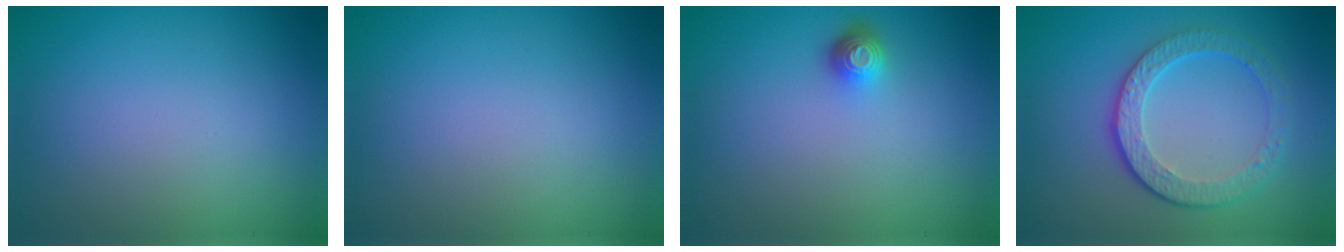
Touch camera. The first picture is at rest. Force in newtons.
{"total": 0.0}
{"total": 1.6, "press": 1.1, "slide": 1.0}
{"total": 4.8, "press": 3.4, "slide": 3.3}